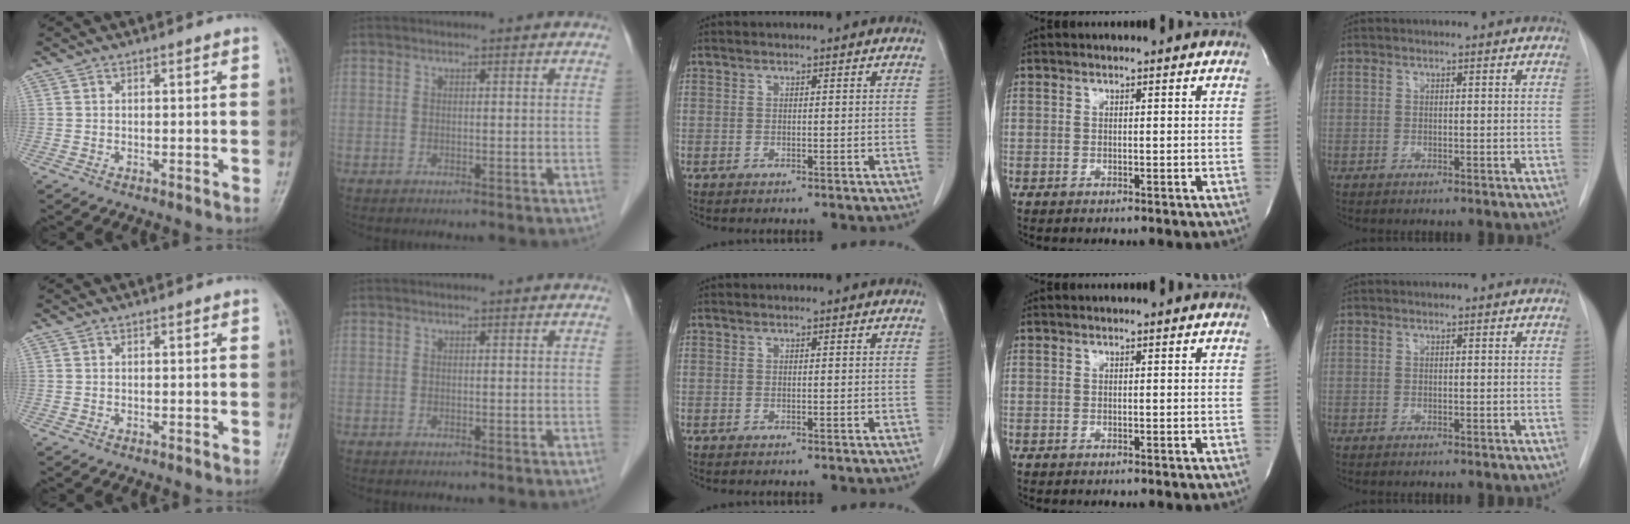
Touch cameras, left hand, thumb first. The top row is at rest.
{}